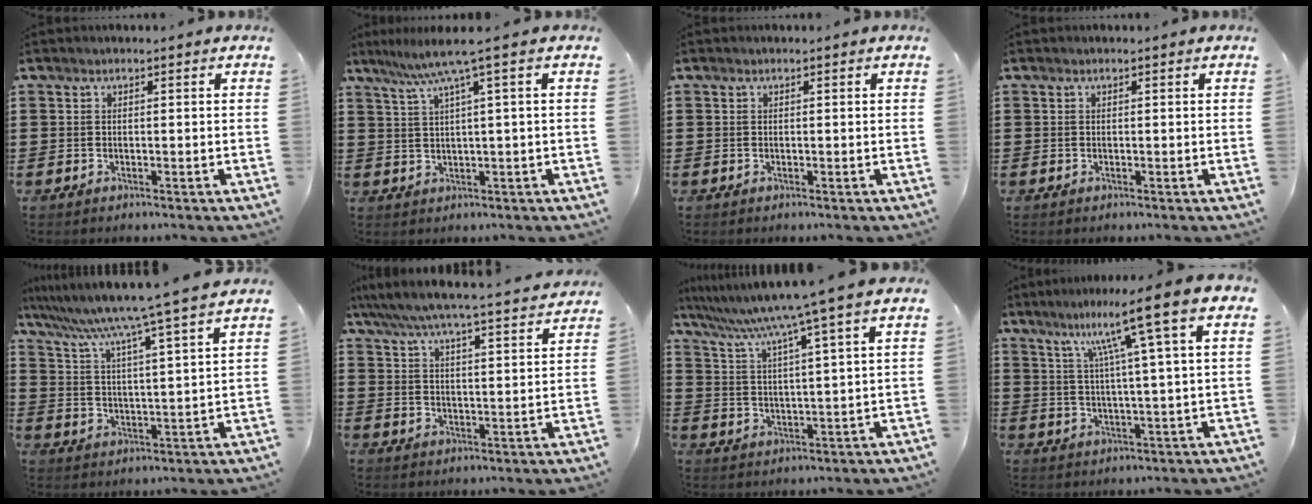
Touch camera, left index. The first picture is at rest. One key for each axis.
{"total": 5.5, "fx": 2.1, "fy": -0.5, "fz": 5.1, "tx": -0.105, "ty": -0.010, "tz": 0.031}
{"total": 0.0}
{"total": 0.0}
{"total": 7.1, "fx": 6.0, "fy": -1.9, "fz": 3.3, "tx": -0.089, "ty": -0.052, "tz": 0.091}
{"total": 5.5, "fx": 5.1, "fy": -0.2, "fz": 2.1, "tx": -0.063, "ty": -0.039, "tz": 0.083}
{"total": 7.2, "fx": 5.5, "fy": -1.6, "fz": 4.4, "tx": -0.107, "ty": -0.041, "tz": 0.084}
{"total": 10.7, "fx": 5.8, "fy": -1.0, "fz": 8.9, "tx": -0.172, "ty": -0.020, "tz": 0.081}